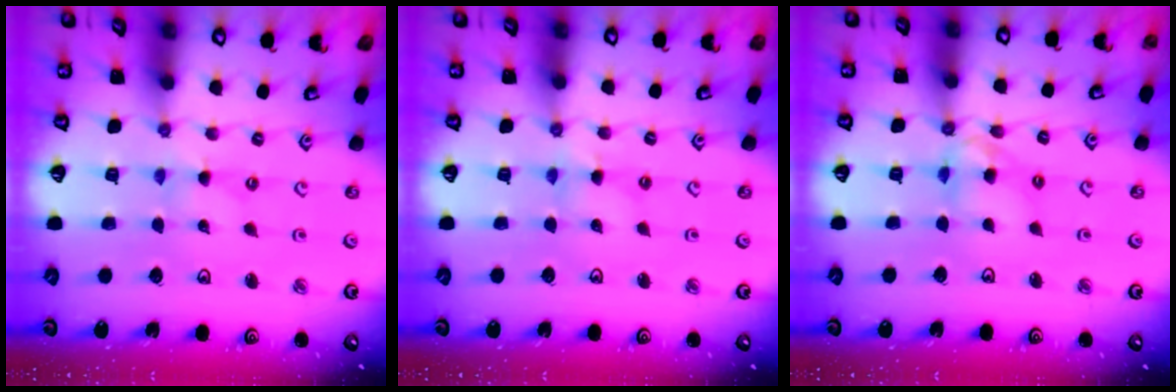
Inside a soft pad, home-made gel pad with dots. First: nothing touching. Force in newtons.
{"total": 2.6, "press": 2.6, "slide": 0.2}
{"total": 8.3, "press": 8.3, "slide": 1.0}